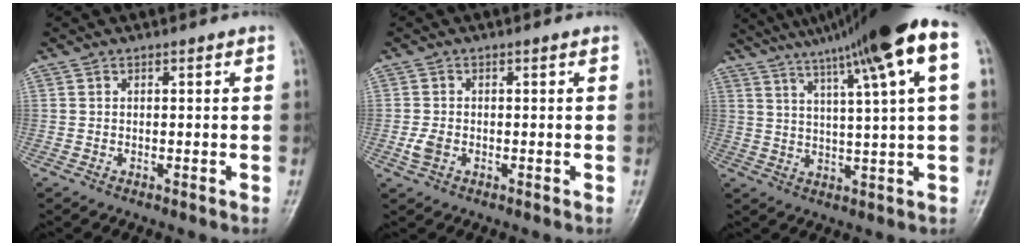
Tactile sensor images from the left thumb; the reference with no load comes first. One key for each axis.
{"total": 2.4, "fx": -0.6, "fy": 1.6, "fz": 1.6, "tx": -0.036, "ty": 0.001, "tz": -0.013}
{"total": 18.2, "fx": 10.3, "fy": 0.4, "fz": 15.0, "tx": -0.232, "ty": 0.006, "tz": 0.147}